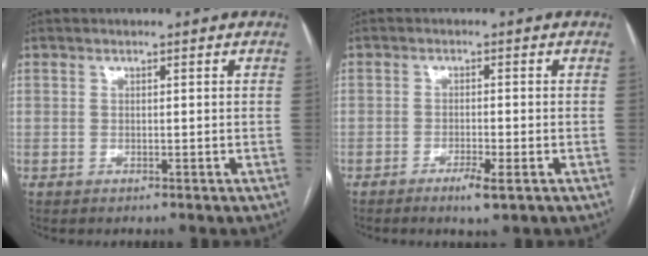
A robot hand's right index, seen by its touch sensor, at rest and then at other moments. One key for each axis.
{"total": 3.2, "fx": -1.8, "fy": 0.2, "fz": 2.7, "tx": -0.047, "ty": -0.006, "tz": -0.030}